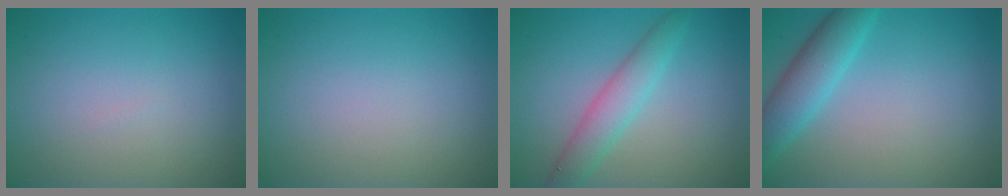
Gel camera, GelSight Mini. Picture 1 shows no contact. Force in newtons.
{"total": 0.0}
{"total": 3.4, "press": 3.4, "slide": 0.1}
{"total": 4.2, "press": 4.2, "slide": 0.1}